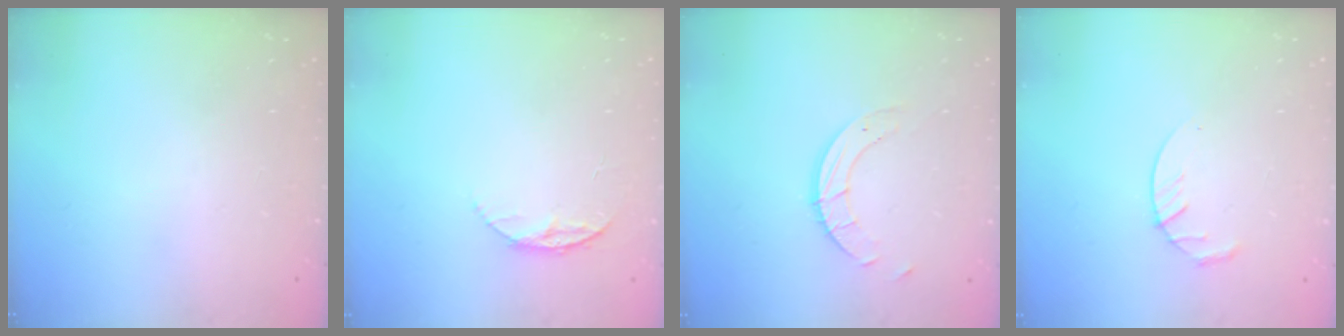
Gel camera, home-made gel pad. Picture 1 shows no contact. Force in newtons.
{"total": 6.5, "press": 6.5, "slide": 0.7}
{"total": 4.9, "press": 4.9, "slide": 0.4}
{"total": 4.3, "press": 4.2, "slide": 0.6}